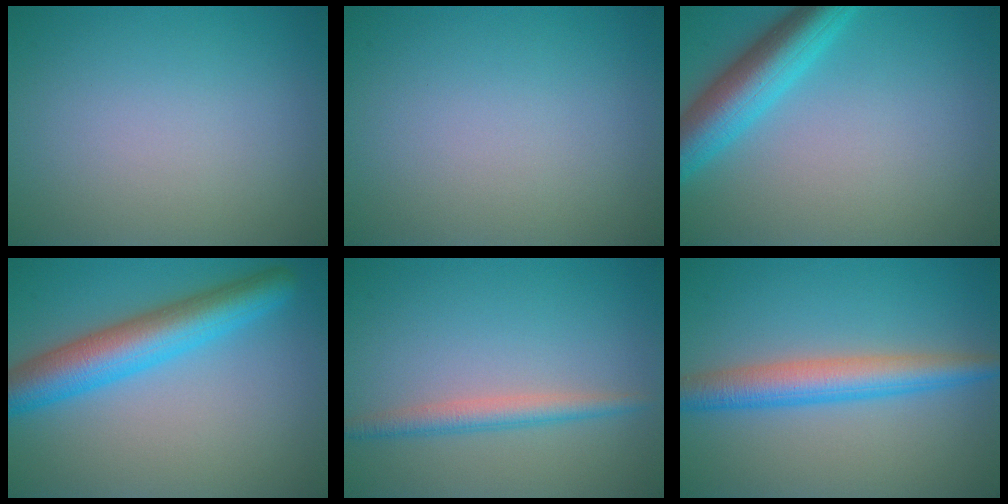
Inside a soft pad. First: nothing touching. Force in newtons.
{"total": 0.0}
{"total": 5.9, "press": 5.9, "slide": 0.2}
{"total": 6.7, "press": 6.7, "slide": 0.2}
{"total": 2.4, "press": 2.4, "slide": 0.0}
{"total": 4.8, "press": 4.8, "slide": 0.1}